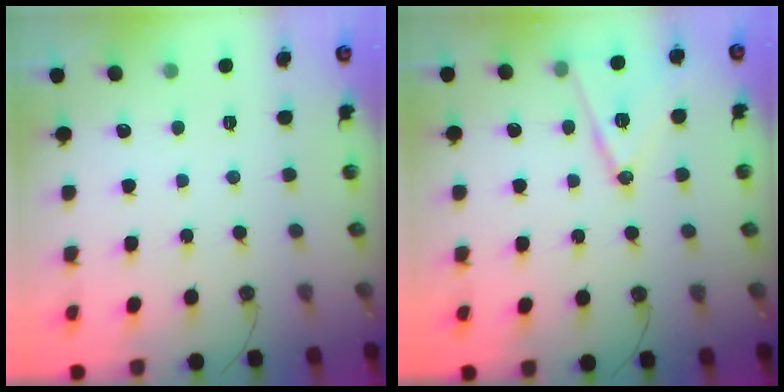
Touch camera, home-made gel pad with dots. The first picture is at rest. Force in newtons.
{"total": 12.3, "press": 11.8, "slide": 3.4}